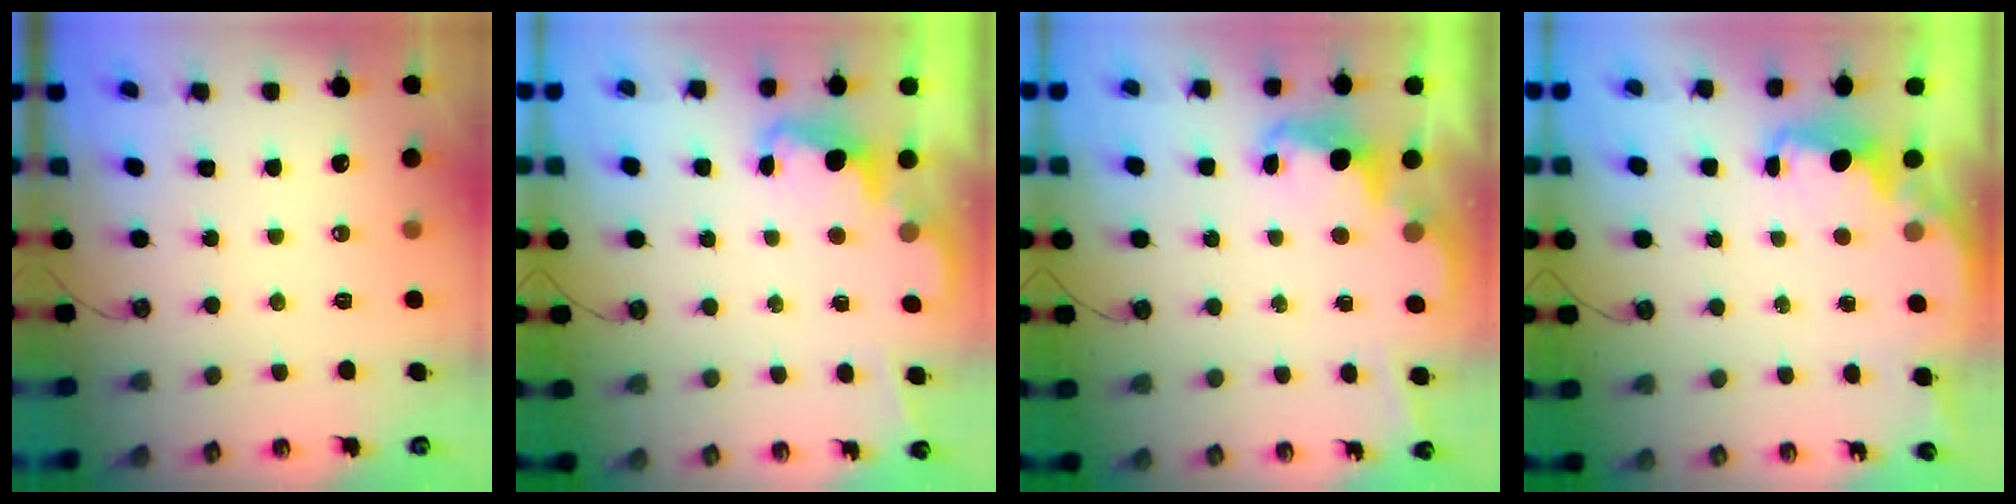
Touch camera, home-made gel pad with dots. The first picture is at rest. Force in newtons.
{"total": 2.4, "press": 2.3, "slide": 0.5}
{"total": 2.5, "press": 2.4, "slide": 0.6}
{"total": 2.2, "press": 2.1, "slide": 0.6}